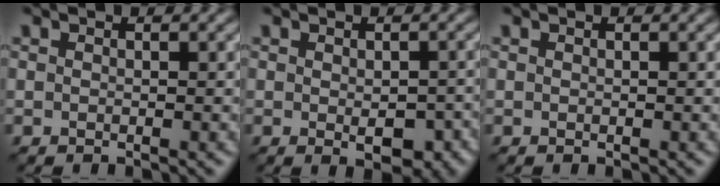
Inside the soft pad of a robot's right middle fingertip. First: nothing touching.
{"total": 3.9, "force": [-1.0, 1.9, 3.2], "torque": [-0.045, -0.012, -0.008]}
{"total": 0.0}